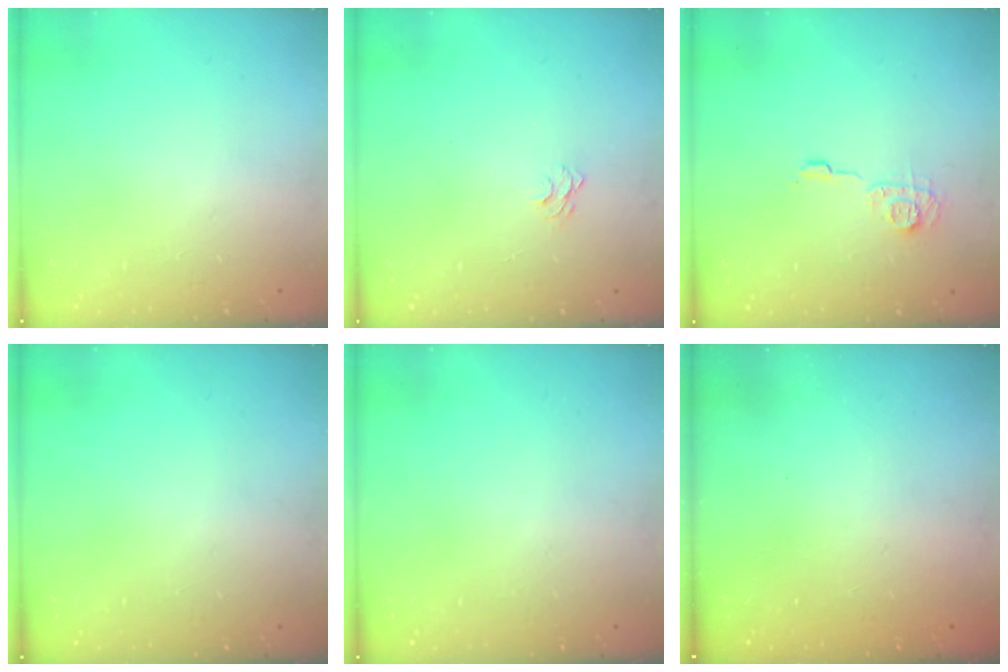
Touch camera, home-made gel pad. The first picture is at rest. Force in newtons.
{"total": 3.5, "press": 3.5, "slide": 0.3}
{"total": 6.8, "press": 6.8, "slide": 0.2}
{"total": 0.0}
{"total": 0.0}
{"total": 2.3, "press": 2.2, "slide": 0.7}